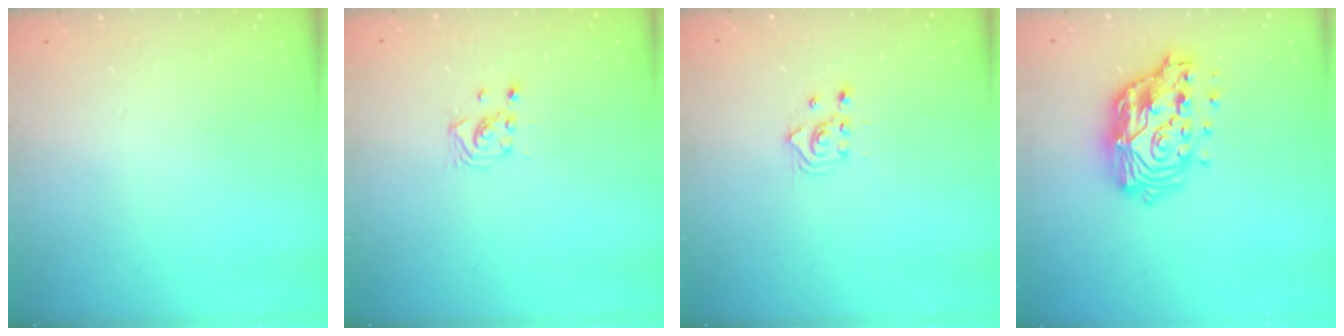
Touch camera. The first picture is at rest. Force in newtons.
{"total": 3.0, "press": 2.9, "slide": 0.5}
{"total": 2.4, "press": 2.2, "slide": 0.8}
{"total": 17.1, "press": 17.0, "slide": 1.5}